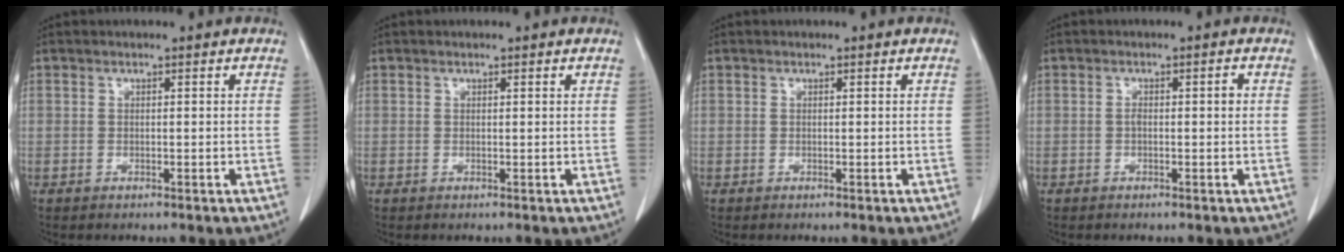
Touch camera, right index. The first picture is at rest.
{"total": 0.0}
{"total": 0.0}
{"total": 1.6, "force": [0.0, 0.5, 1.5], "torque": [-0.025, 0.002, 0.001]}